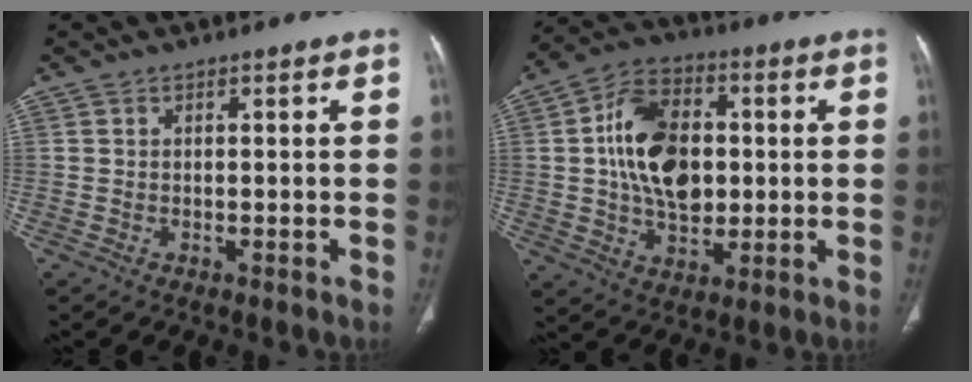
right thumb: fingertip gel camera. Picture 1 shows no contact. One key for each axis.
{"total": 16.3, "fx": 1.5, "fy": 10.7, "fz": 12.2, "tx": -0.184, "ty": 0.011, "tz": 0.024}